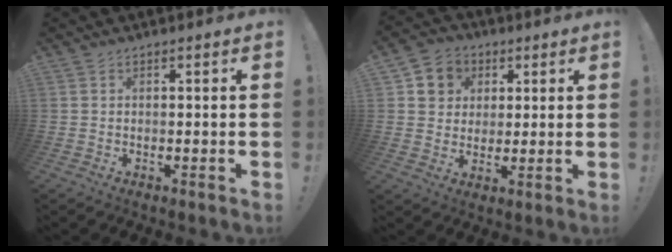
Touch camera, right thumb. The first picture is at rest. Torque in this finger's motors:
{"motor_torque": [0.75, 1.08, -0.12, 0.42, -0.11]}